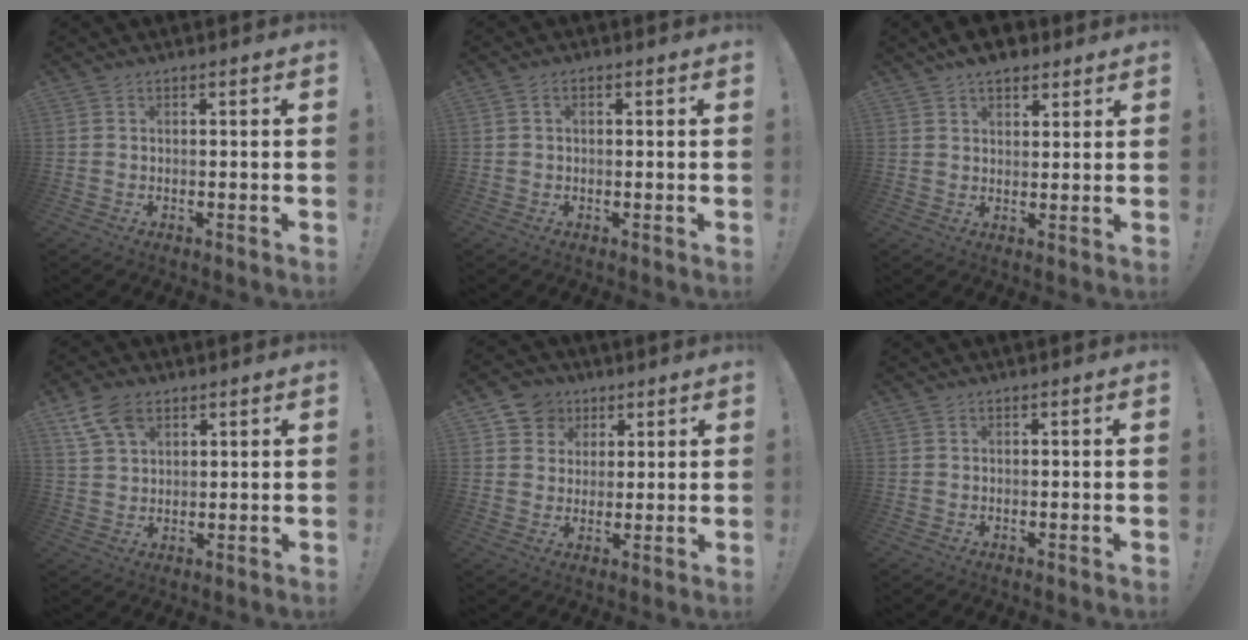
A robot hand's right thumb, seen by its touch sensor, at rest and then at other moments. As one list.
[{"total": 1.4, "force": [-0.1, 1.0, 1.0], "torque": [-0.016, 0.002, -0.002]}, {"total": 5.1, "force": [3.6, 2.9, 2.2], "torque": [-0.033, -0.015, 0.067]}, {"total": 8.7, "force": [5.0, 5.1, 5.0], "torque": [-0.096, -0.009, 0.102]}, {"total": 7.9, "force": [3.6, 6.9, 1.4], "torque": [-0.027, -0.017, 0.074]}, {"total": 0.0}]